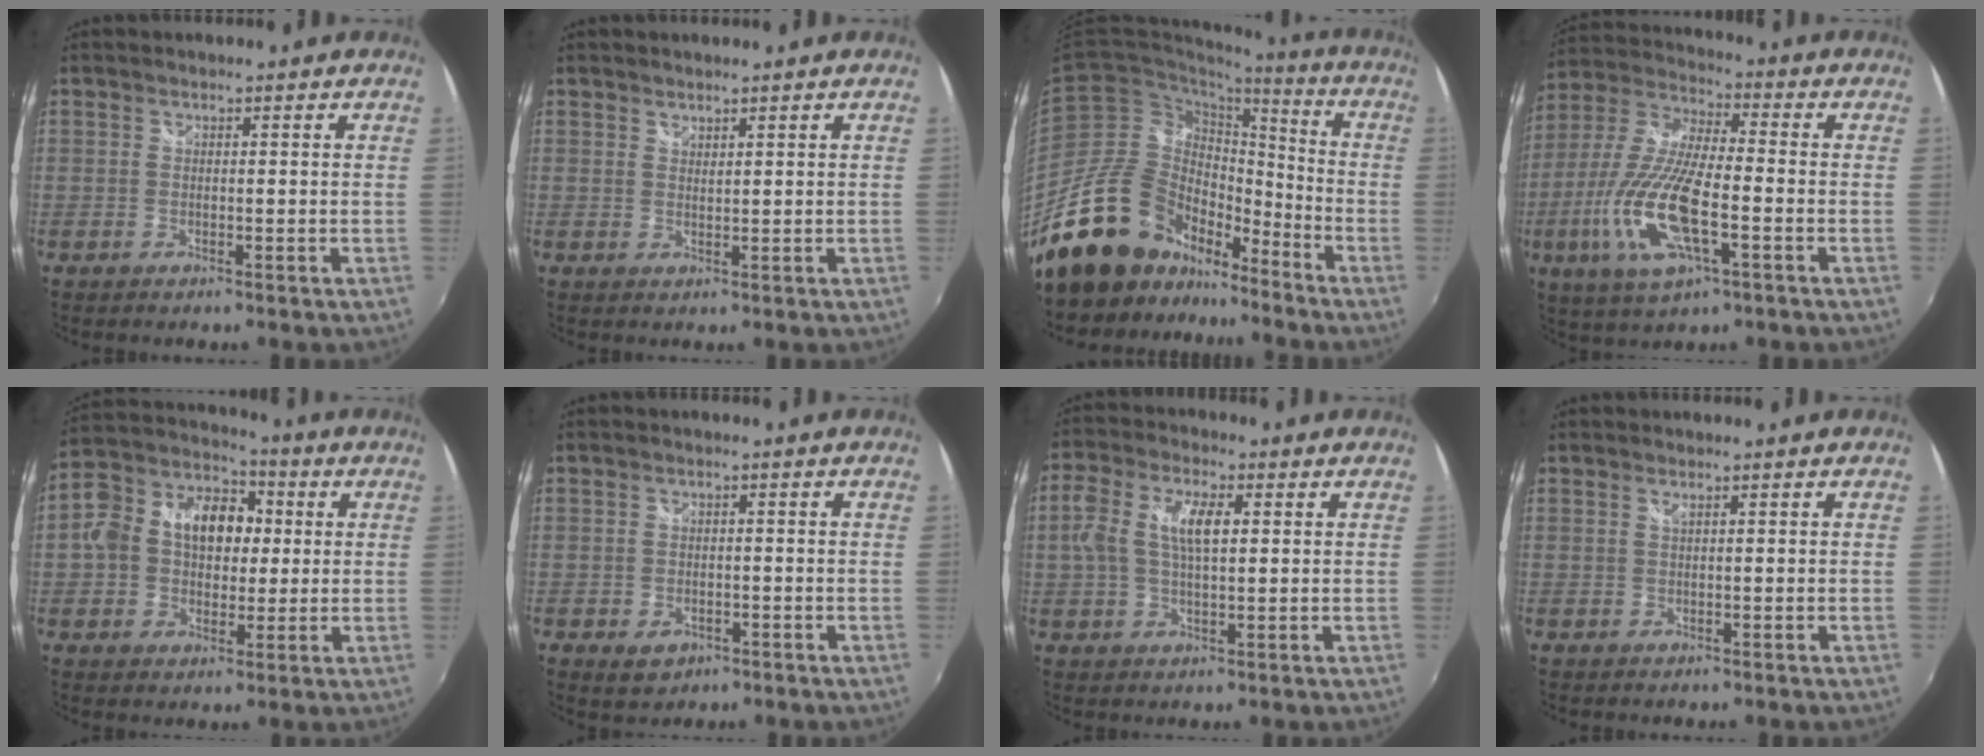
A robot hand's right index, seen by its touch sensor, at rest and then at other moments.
{"total": 1.2, "force": [1.1, 0.3, 0.2], "torque": [-0.002, 0.001, 0.019]}
{"total": 22.7, "force": [-16.1, 12.4, 10.1], "torque": [-0.198, 0.028, -0.262]}
{"total": 17.5, "force": [-5.5, 5.4, 15.7], "torque": [-0.336, -0.014, -0.107]}
{"total": 12.8, "force": [1.1, 9.1, 8.9], "torque": [-0.173, 0.039, 0.016]}
{"total": 3.9, "force": [-1.8, 2.9, 1.8], "torque": [-0.040, -0.002, -0.019]}
{"total": 8.4, "force": [1.3, 3.6, 7.5], "torque": [-0.148, 0.016, 0.026]}
{"total": 0.5, "force": [0.3, -0.1, 0.4], "torque": [-0.006, 0.001, 0.005]}